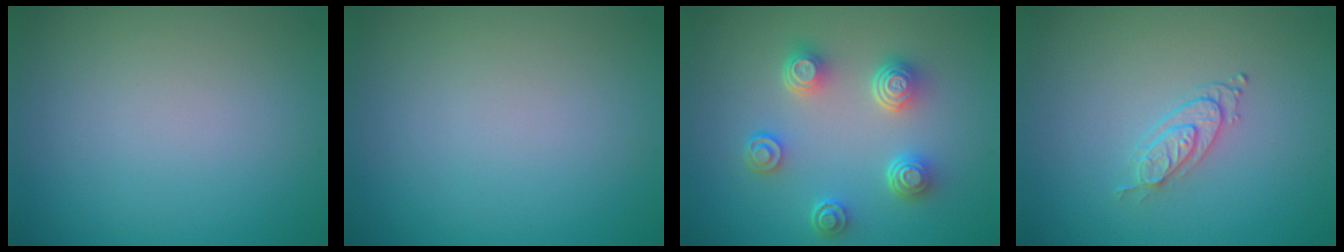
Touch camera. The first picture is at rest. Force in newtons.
{"total": 0.0}
{"total": 4.5, "press": 3.5, "slide": 2.9}
{"total": 2.0, "press": 1.4, "slide": 1.4}